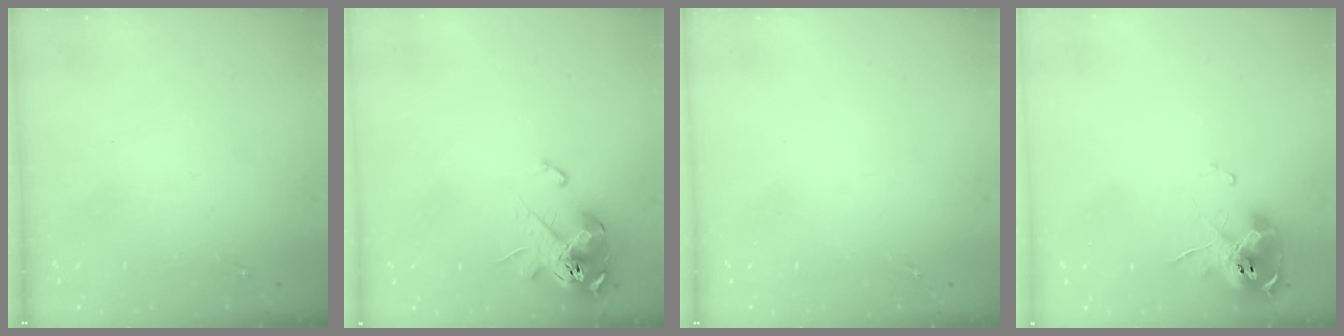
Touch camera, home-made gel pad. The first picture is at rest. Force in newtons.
{"total": 14.1, "press": 14.0, "slide": 1.7}
{"total": 0.0}
{"total": 10.6, "press": 10.5, "slide": 1.2}